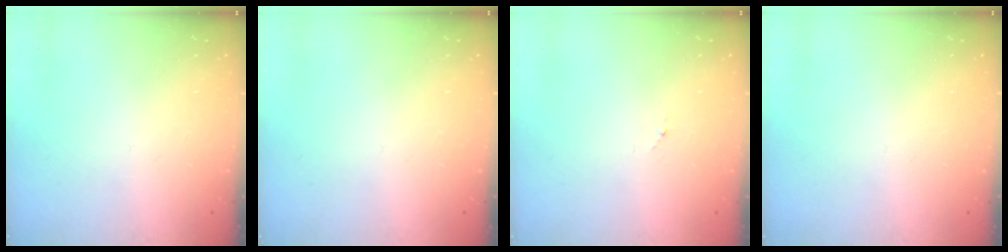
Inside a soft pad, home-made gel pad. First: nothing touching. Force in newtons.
{"total": 0.0}
{"total": 3.1, "press": 3.1, "slide": 0.3}
{"total": 0.0}